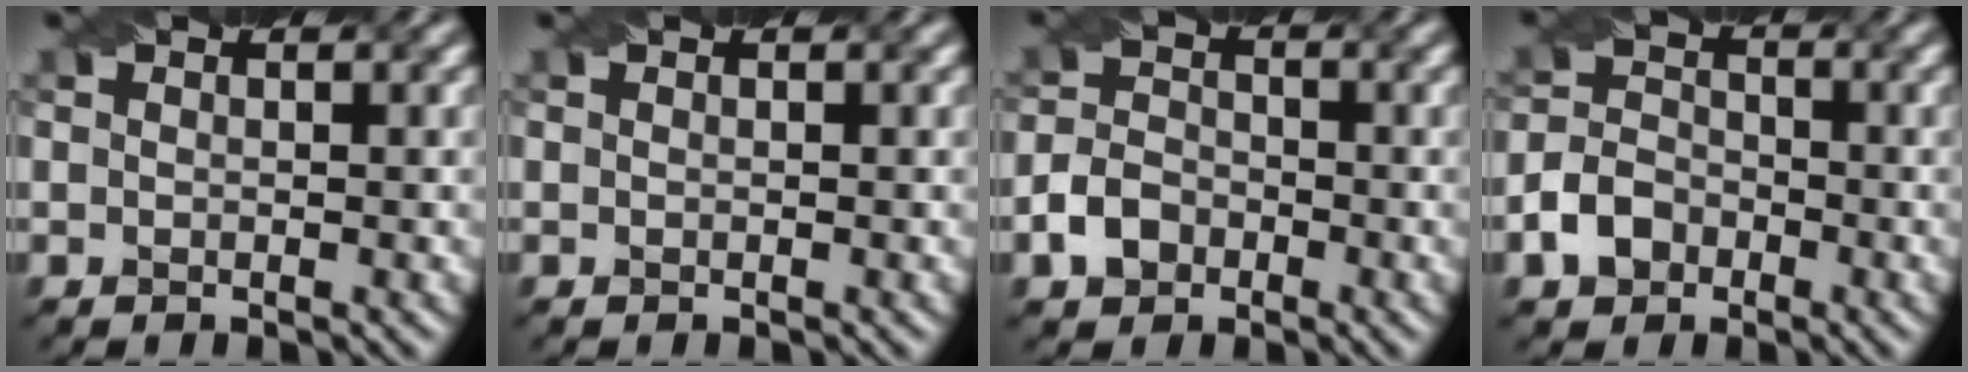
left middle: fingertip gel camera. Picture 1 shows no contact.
{"total": 0.0}
{"total": 3.2, "force": [-1.6, 2.4, 1.4], "torque": [-0.028, 0.001, -0.035]}
{"total": 3.7, "force": [-2.0, 2.8, 1.5], "torque": [-0.032, 0.002, -0.041]}